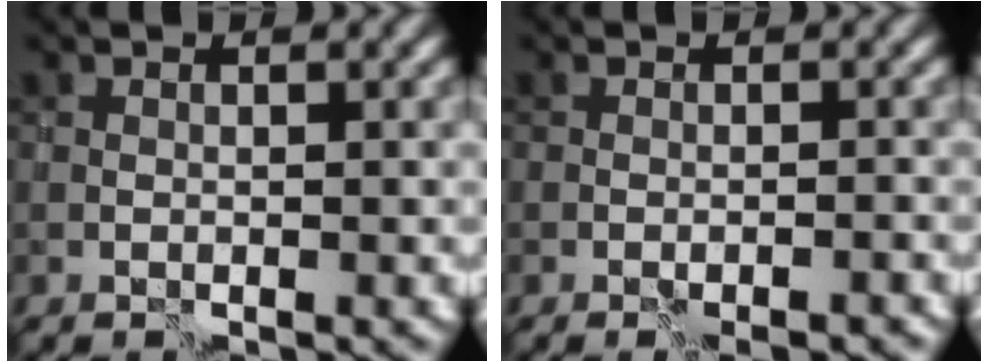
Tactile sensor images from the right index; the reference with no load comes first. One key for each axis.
{"total": 1.9, "fx": -1.5, "fy": 0.3, "fz": 1.1, "tx": -0.012, "ty": -0.001, "tz": -0.009}